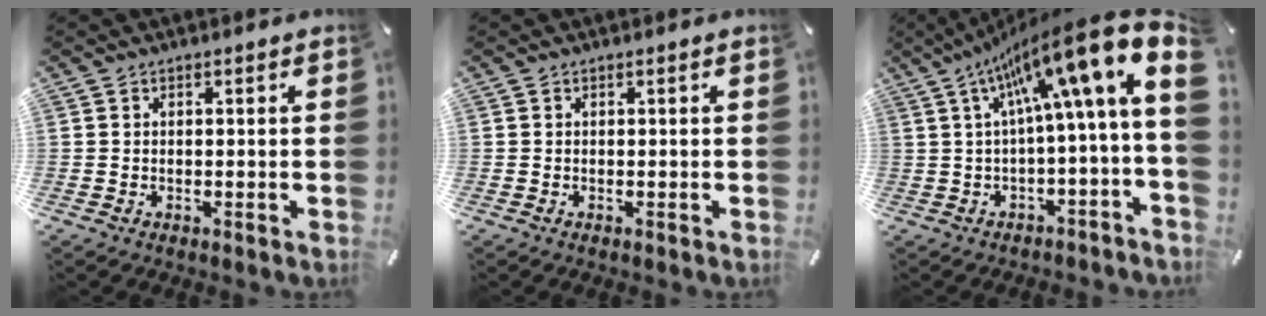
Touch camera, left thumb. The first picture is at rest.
{"total": 0.0}
{"total": 19.0, "force": [8.3, 2.7, 16.9], "torque": [-0.268, -0.071, 0.133]}